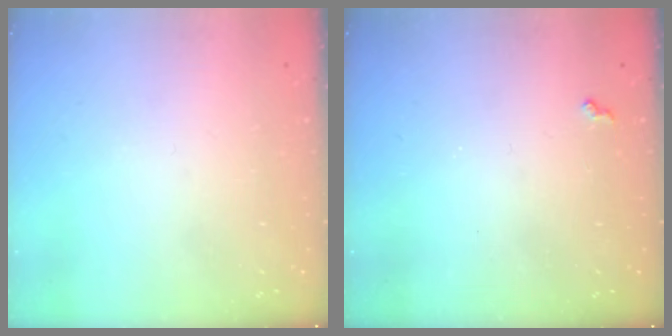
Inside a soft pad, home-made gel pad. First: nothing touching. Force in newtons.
{"total": 3.9, "press": 3.9, "slide": 0.6}